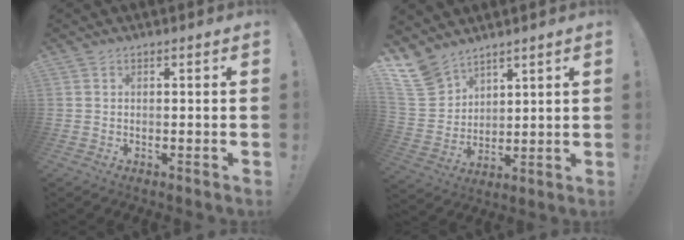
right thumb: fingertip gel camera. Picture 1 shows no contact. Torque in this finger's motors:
{"motor_torque": [-0.90, 1.52, -0.41, 1.04, 0.19]}